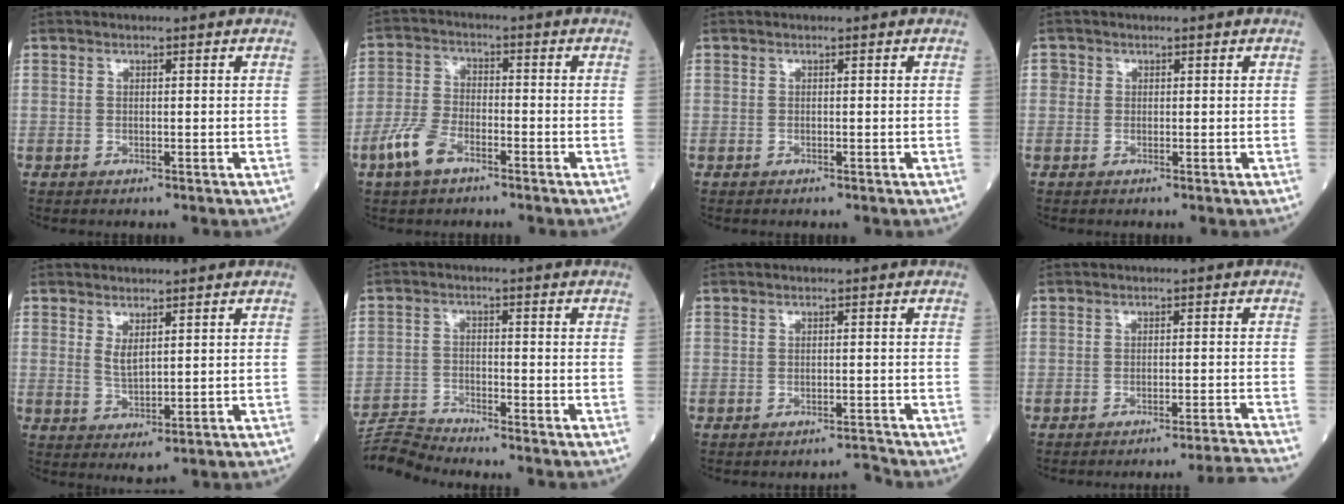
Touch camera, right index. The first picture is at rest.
{"total": 6.4, "force": [-4.0, 2.8, 4.3], "torque": [-0.106, -0.001, -0.081]}
{"total": 0.0}
{"total": 0.9, "force": [0.3, 0.8, 0.0], "torque": [0.006, 0.005, 0.004]}
{"total": 3.1, "force": [1.5, 0.8, 2.7], "torque": [-0.053, -0.013, 0.035]}
{"total": 5.4, "force": [-5.0, -2.0, -0.7], "torque": [-0.002, -0.013, -0.099]}
{"total": 1.3, "force": [-1.2, -0.3, -0.2], "torque": [0.008, -0.006, -0.015]}
{"total": 7.0, "force": [-6.2, -3.2, 0.5], "torque": [0.009, -0.009, -0.080]}